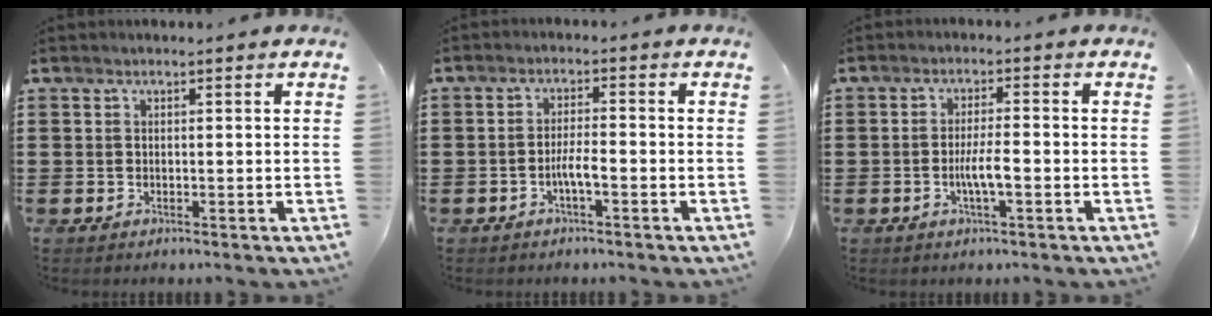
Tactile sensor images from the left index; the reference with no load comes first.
{"total": 3.2, "force": [-1.4, 0.6, 2.8], "torque": [-0.058, 0.002, -0.028]}
{"total": 4.0, "force": [-1.1, 0.7, 3.8], "torque": [-0.073, 0.000, -0.022]}